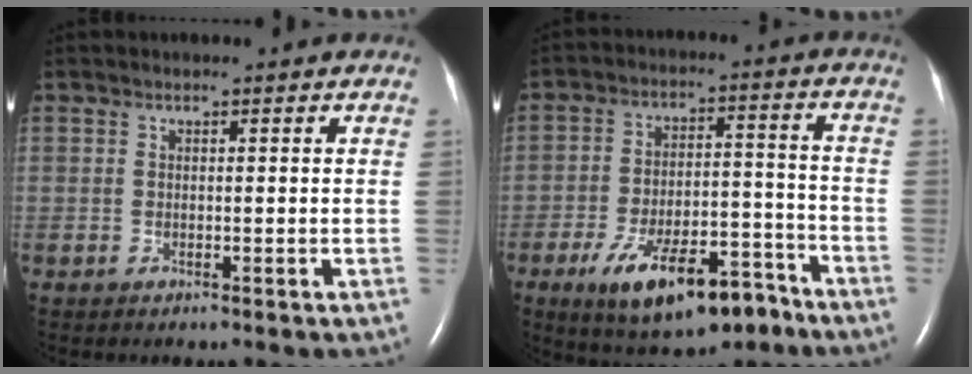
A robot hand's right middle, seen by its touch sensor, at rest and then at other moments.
{"total": 14.5, "force": [-9.1, 5.3, 10.0], "torque": [-0.161, 0.007, -0.139]}